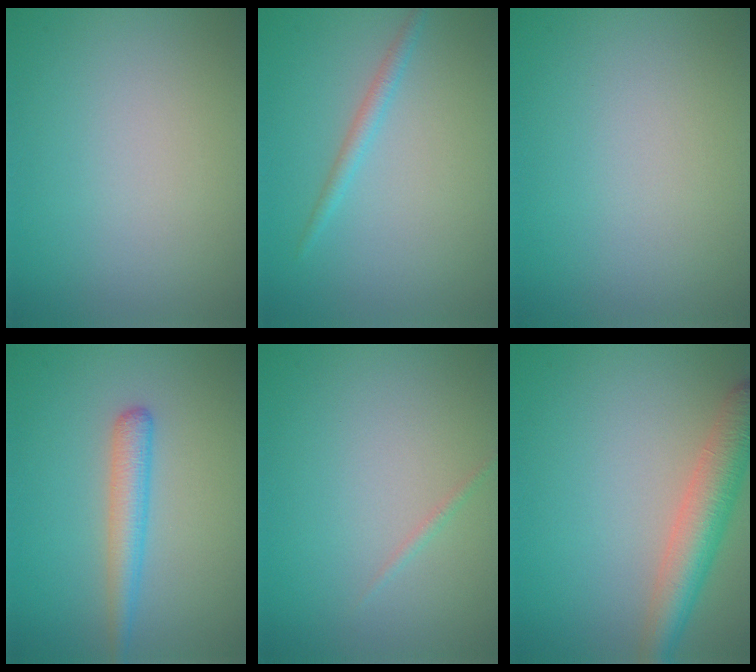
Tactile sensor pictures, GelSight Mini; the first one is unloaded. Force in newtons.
{"total": 1.4, "press": 1.4, "slide": 0.1}
{"total": 0.0}
{"total": 2.7, "press": 2.7, "slide": 0.1}
{"total": 0.5, "press": 0.5, "slide": 0.0}
{"total": 5.2, "press": 5.2, "slide": 0.3}